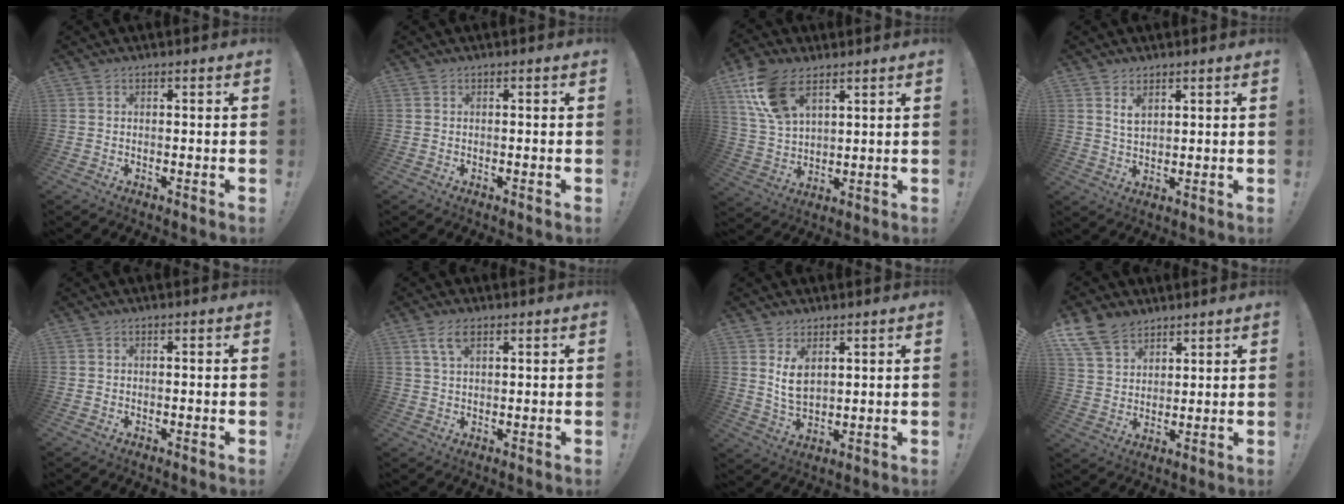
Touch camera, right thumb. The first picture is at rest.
{"total": 0.0}
{"total": 14.0, "force": [7.5, 7.9, 8.9], "torque": [-0.178, -0.020, 0.145]}
{"total": 4.2, "force": [2.6, 2.4, 2.2], "torque": [-0.028, -0.013, 0.044]}
{"total": 1.0, "force": [-0.8, 0.3, 0.4], "torque": [-0.009, 0.003, -0.014]}
{"total": 5.5, "force": [2.6, 2.4, 4.2], "torque": [-0.076, 0.001, 0.048]}
{"total": 6.6, "force": [3.2, 3.9, 4.2], "torque": [-0.067, -0.017, 0.056]}
{"total": 11.0, "force": [7.8, 6.8, 3.8], "torque": [-0.079, -0.044, 0.155]}